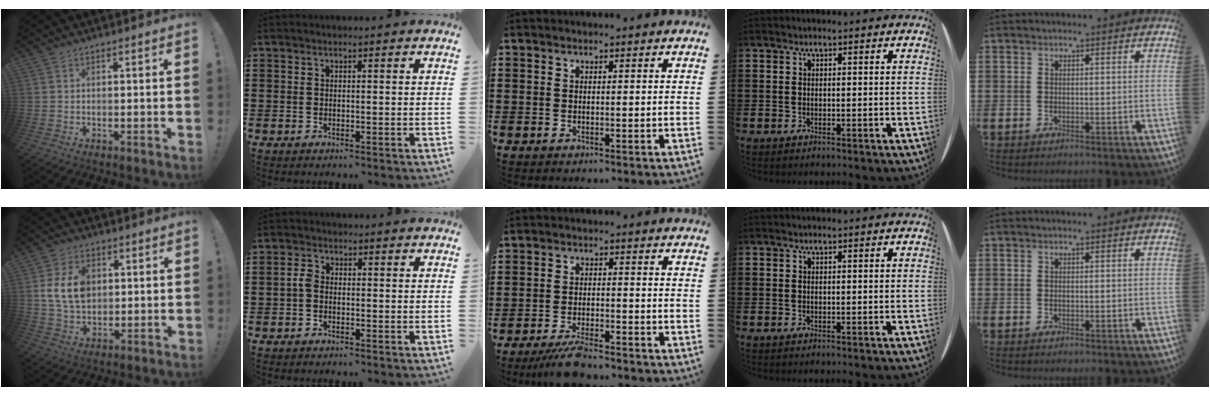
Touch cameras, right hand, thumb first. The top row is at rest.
{"thumb": {"total": 11.4, "force": [2.0, 8.2, 7.6], "torque": [-0.140, 0.005, 0.038]}, "index": {"total": 1.9, "force": [-0.6, 1.2, 1.4], "torque": [-0.044, -0.005, -0.016]}, "middle": {"total": 4.9, "force": [-4.3, 0.5, 2.1], "torque": [-0.039, -0.001, -0.083]}}